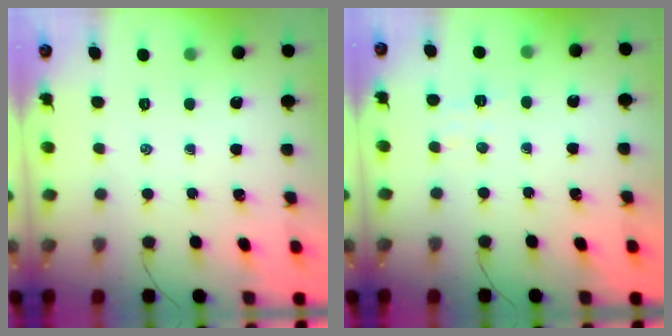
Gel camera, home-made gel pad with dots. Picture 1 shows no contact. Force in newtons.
{"total": 5.4, "press": 5.4, "slide": 0.9}